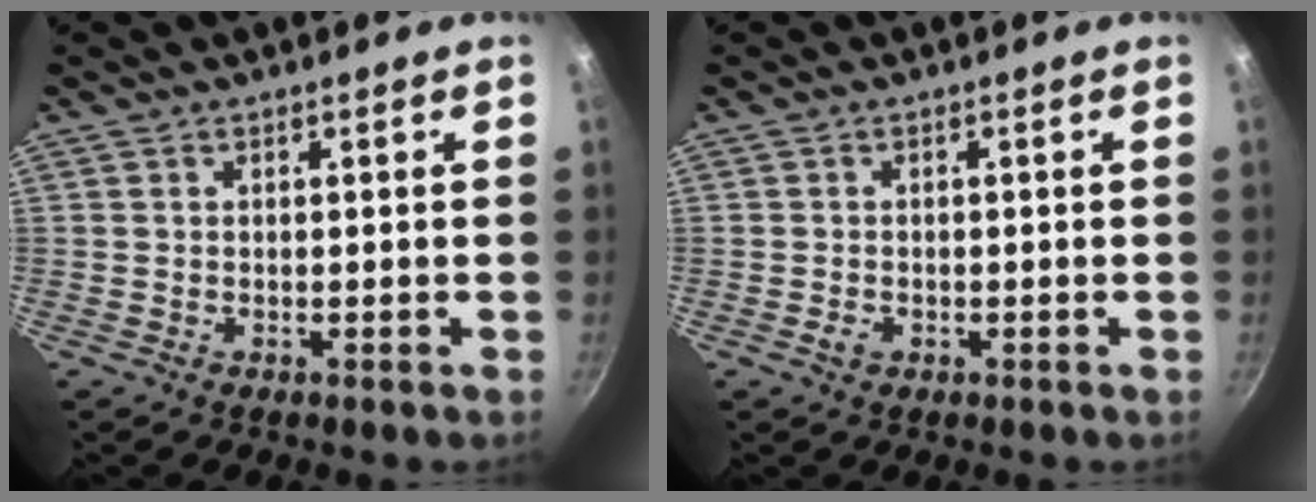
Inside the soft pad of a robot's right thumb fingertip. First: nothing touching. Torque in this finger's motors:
{"motor_torque": [-0.09, 0.31, 0.01, 0.82, -0.01]}